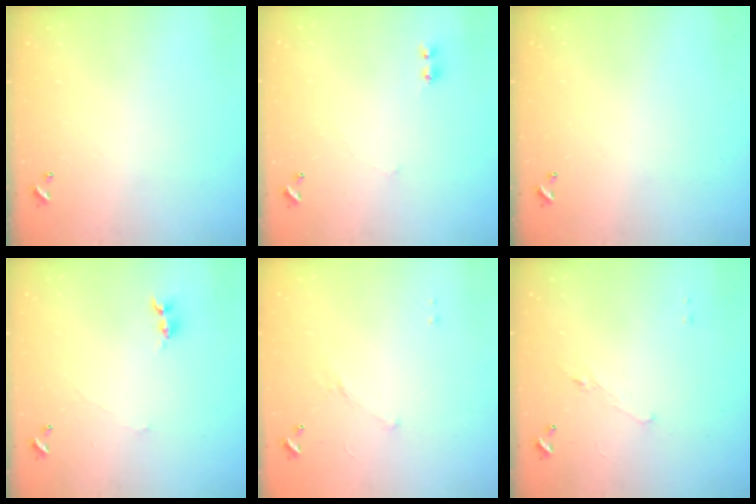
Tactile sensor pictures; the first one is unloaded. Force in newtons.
{"total": 2.9, "press": 2.9, "slide": 0.4}
{"total": 0.0}
{"total": 1.4, "press": 1.3, "slide": 0.4}
{"total": 4.7, "press": 4.6, "slide": 0.9}
{"total": 1.3, "press": 1.2, "slide": 0.6}